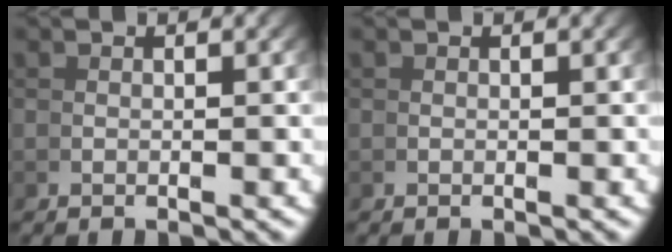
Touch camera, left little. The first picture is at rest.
{"total": 0.0}